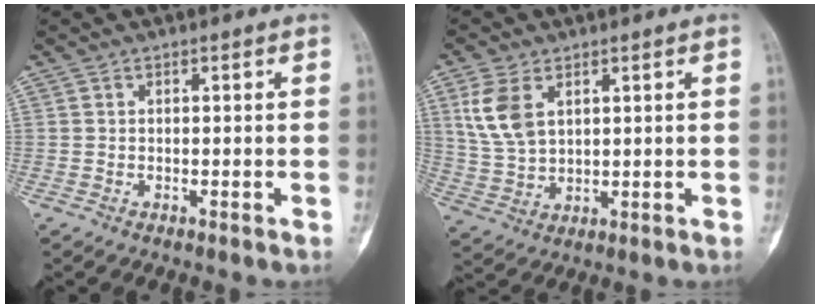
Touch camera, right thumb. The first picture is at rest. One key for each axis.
{"total": 8.1, "fx": 3.2, "fy": 4.8, "fz": 5.7, "tx": -0.113, "ty": -0.006, "tz": 0.072}